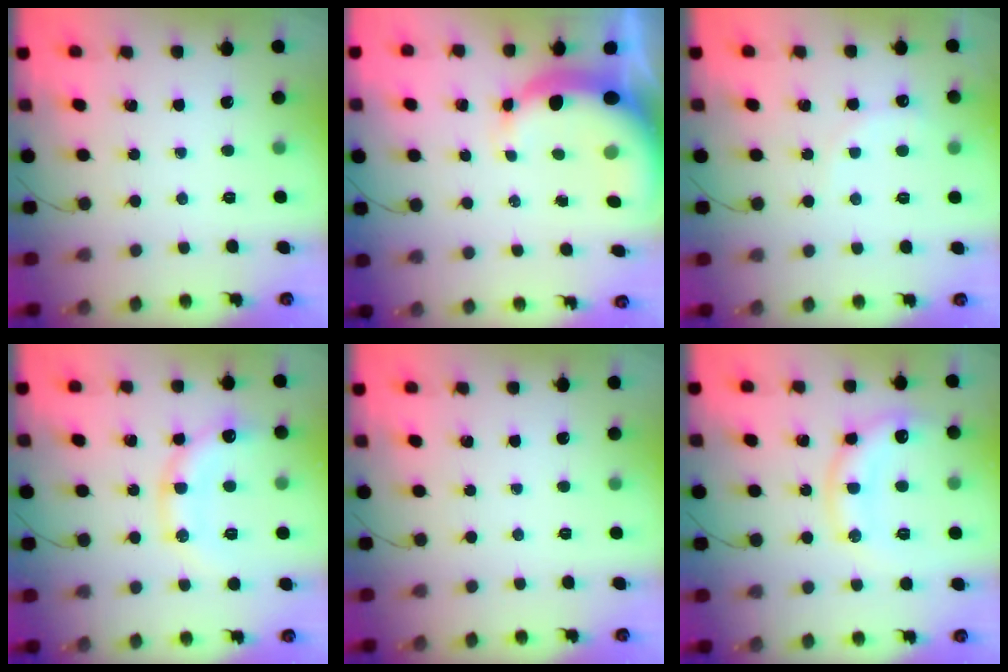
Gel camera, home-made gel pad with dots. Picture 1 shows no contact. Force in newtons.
{"total": 7.8, "press": 7.5, "slide": 1.9}
{"total": 5.8, "press": 5.7, "slide": 1.2}
{"total": 12.1, "press": 12.0, "slide": 1.6}
{"total": 0.0}
{"total": 12.6, "press": 12.6, "slide": 1.0}